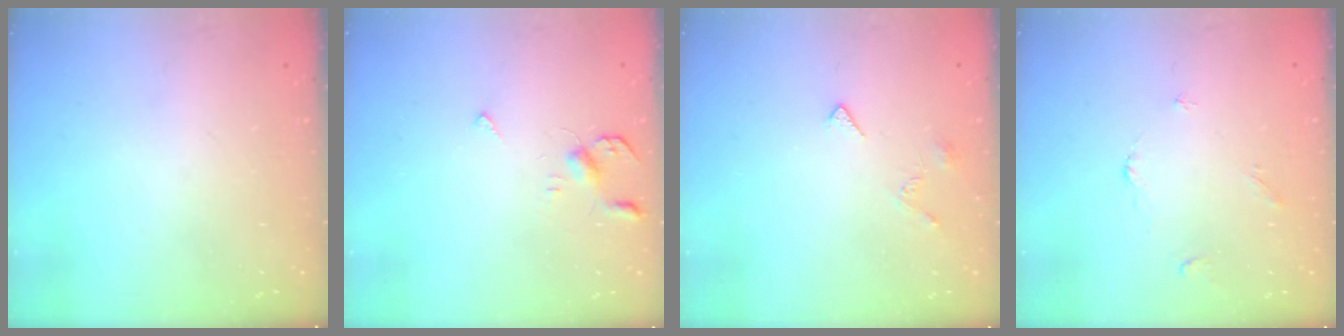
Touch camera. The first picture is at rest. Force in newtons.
{"total": 3.9, "press": 3.8, "slide": 0.7}
{"total": 3.0, "press": 3.0, "slide": 0.7}
{"total": 3.0, "press": 2.9, "slide": 0.5}